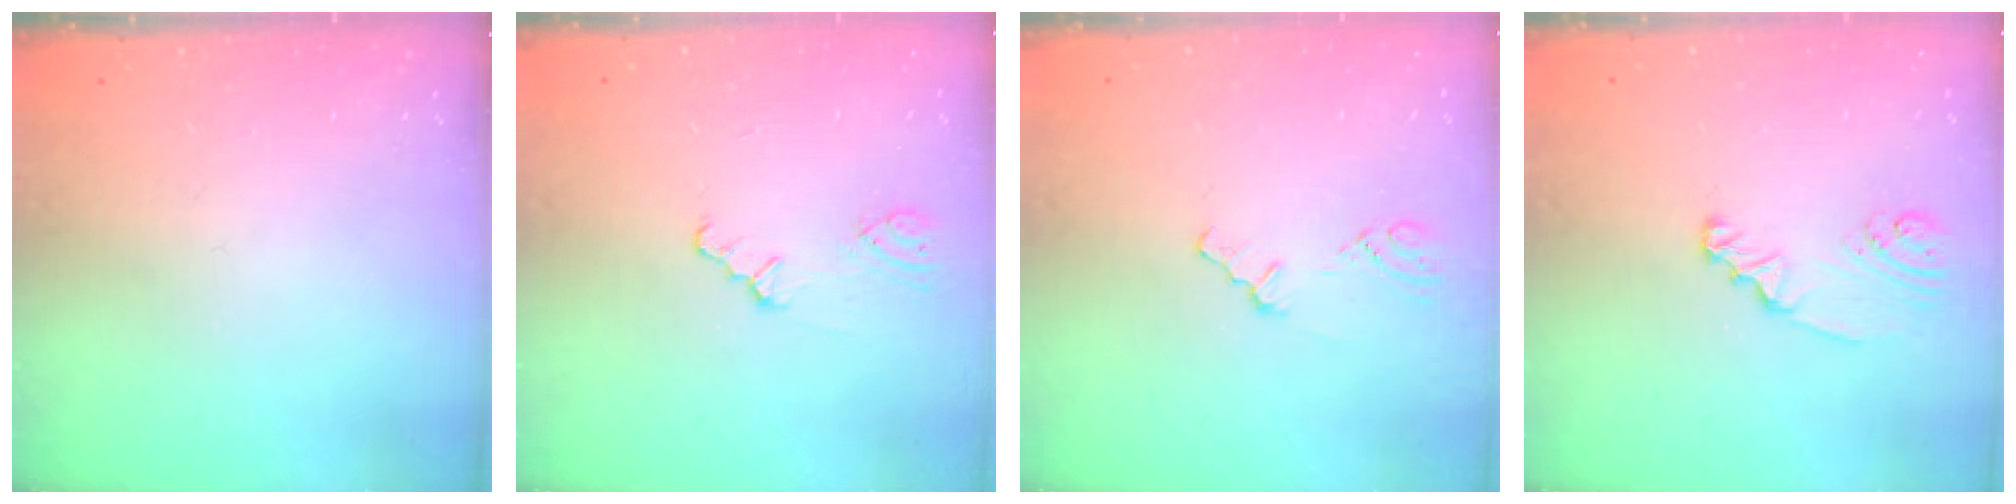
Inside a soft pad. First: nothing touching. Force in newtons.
{"total": 1.0, "press": 1.0, "slide": 0.2}
{"total": 1.3, "press": 1.3, "slide": 0.2}
{"total": 2.3, "press": 2.3, "slide": 0.3}